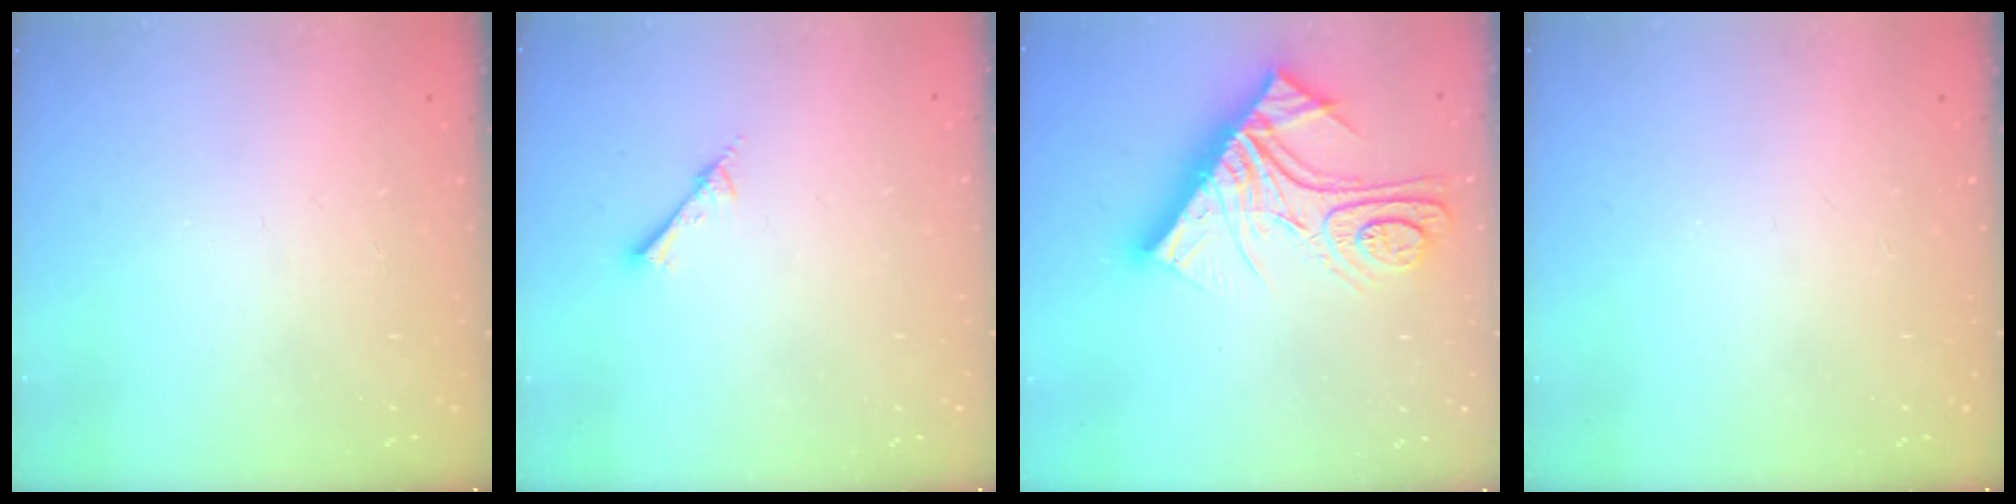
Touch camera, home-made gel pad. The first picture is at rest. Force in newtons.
{"total": 2.6, "press": 2.6, "slide": 0.3}
{"total": 21.6, "press": 21.5, "slide": 2.3}
{"total": 0.0}